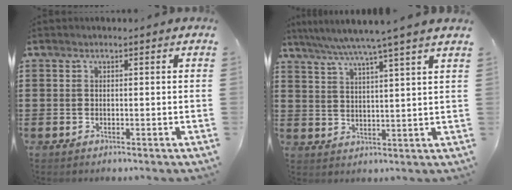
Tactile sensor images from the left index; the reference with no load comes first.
{"total": 6.0, "force": [4.9, -1.3, 3.2], "torque": [-0.078, -0.025, 0.081]}